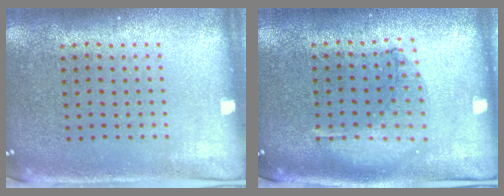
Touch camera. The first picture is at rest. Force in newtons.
{"total": 0.6, "press": 0.6, "slide": 0.2}